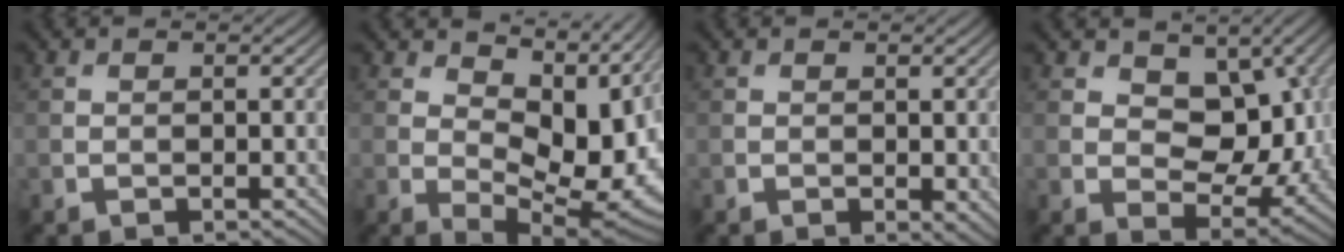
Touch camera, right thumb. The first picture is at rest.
{"total": 11.4, "force": [4.0, 6.1, 8.8], "torque": [-0.137, -0.008, 0.068]}
{"total": 1.5, "force": [-0.2, 0.8, 1.2], "torque": [-0.015, -0.009, 0.001]}
{"total": 8.8, "force": [2.6, 5.7, 6.2], "torque": [-0.099, -0.015, 0.037]}